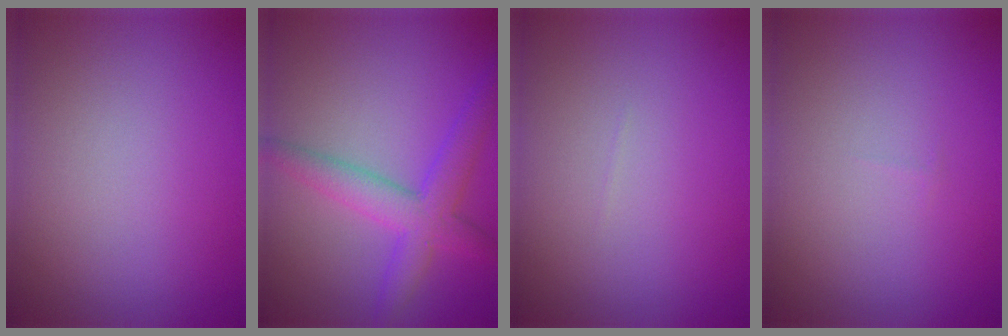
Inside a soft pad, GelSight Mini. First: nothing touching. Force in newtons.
{"total": 4.5, "press": 4.5, "slide": 0.1}
{"total": 0.0}
{"total": 0.0}